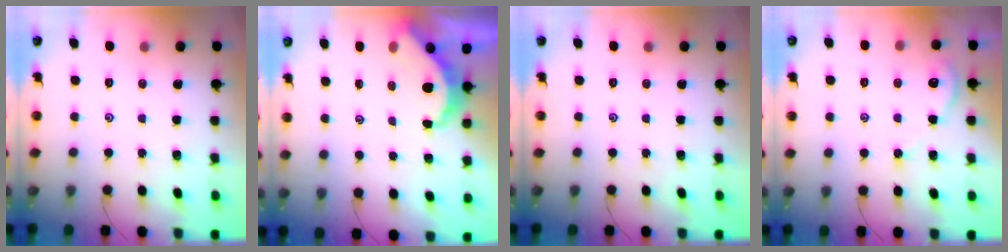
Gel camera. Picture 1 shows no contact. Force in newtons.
{"total": 5.1, "press": 5.1, "slide": 0.4}
{"total": 0.0}
{"total": 2.9, "press": 2.9, "slide": 0.4}